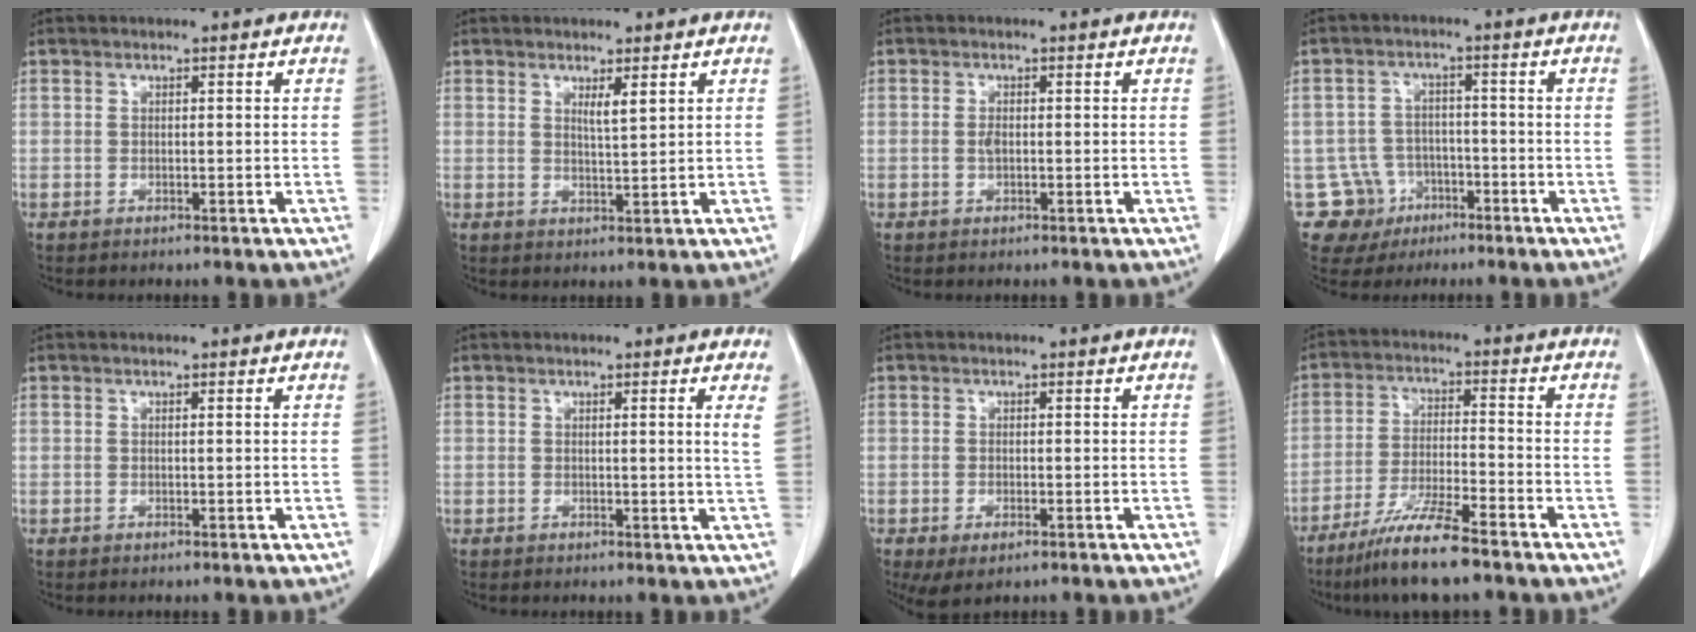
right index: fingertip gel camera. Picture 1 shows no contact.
{"total": 2.2, "force": [1.2, 0.0, 1.8], "torque": [-0.038, -0.006, 0.025]}
{"total": 1.0, "force": [0.0, 0.5, 0.9], "torque": [-0.017, 0.003, 0.002]}
{"total": 11.1, "force": [-5.0, 9.8, 1.5], "torque": [-0.042, 0.034, -0.063]}
{"total": 0.0}
{"total": 1.8, "force": [0.9, -0.6, 1.5], "torque": [-0.029, -0.009, 0.010]}
{"total": 3.5, "force": [-1.8, 1.3, 2.7], "torque": [-0.047, -0.008, -0.020]}
{"total": 9.5, "force": [-7.1, 0.2, 6.2], "torque": [-0.122, -0.027, -0.132]}